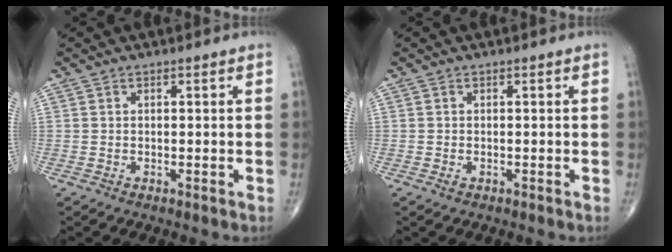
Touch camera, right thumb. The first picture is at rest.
{"total": 0.6, "force": [-0.3, 0.4, 0.4], "torque": [-0.008, 0.000, -0.003]}